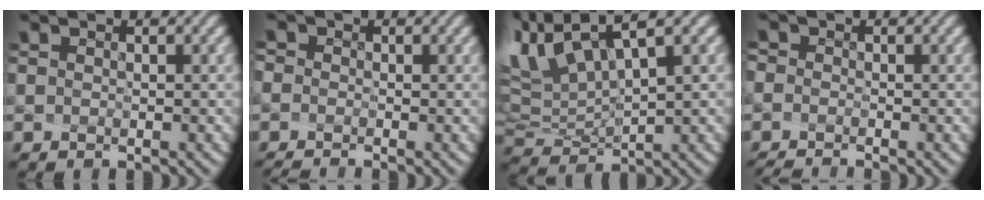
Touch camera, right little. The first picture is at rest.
{"total": 1.9, "force": [-1.3, 1.2, 0.8], "torque": [-0.037, 0.001, -0.015]}
{"total": 7.1, "force": [4.9, 1.5, 4.9], "torque": [-0.129, 0.006, 0.117]}
{"total": 2.2, "force": [-1.8, 1.0, 0.7], "torque": [-0.036, -0.001, -0.020]}